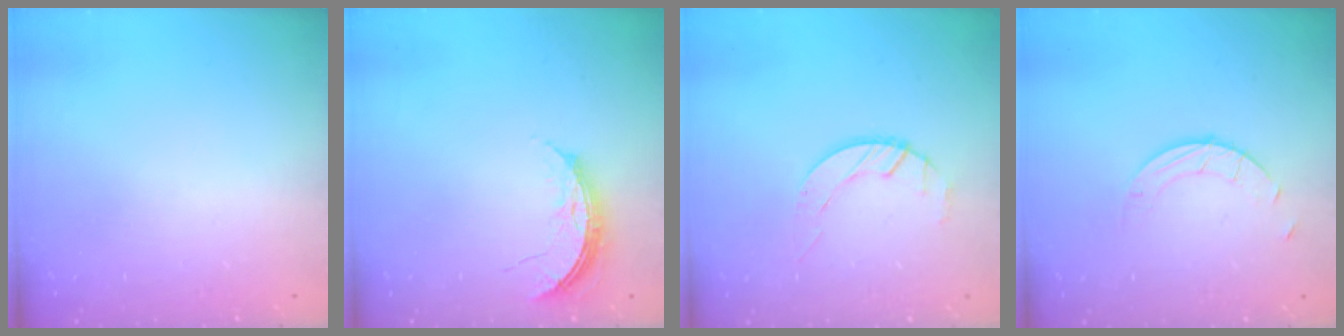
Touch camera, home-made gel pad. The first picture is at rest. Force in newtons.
{"total": 5.6, "press": 5.6, "slide": 0.5}
{"total": 3.3, "press": 3.2, "slide": 0.4}
{"total": 2.5, "press": 2.5, "slide": 0.2}